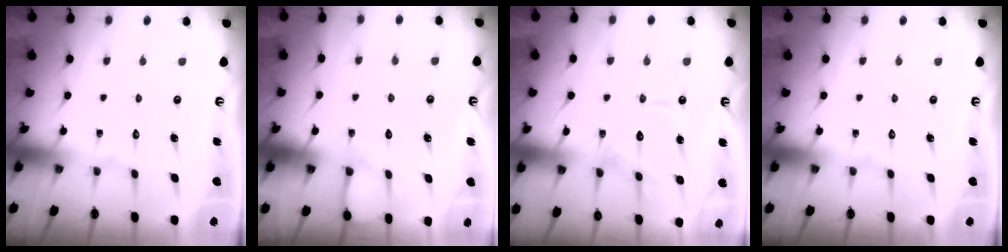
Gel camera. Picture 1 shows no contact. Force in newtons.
{"total": 5.2, "press": 5.1, "slide": 0.5}
{"total": 11.5, "press": 11.4, "slide": 1.0}
{"total": 0.0}